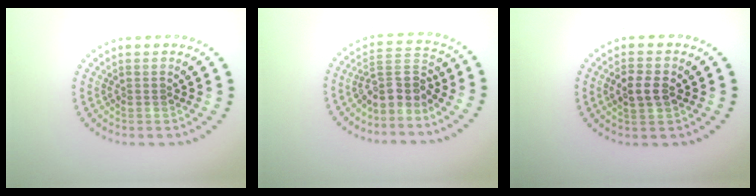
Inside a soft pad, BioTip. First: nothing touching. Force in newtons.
{"total": 3.3, "press": 2.5, "slide": 2.1}
{"total": 2.7, "press": 2.6, "slide": 0.3}